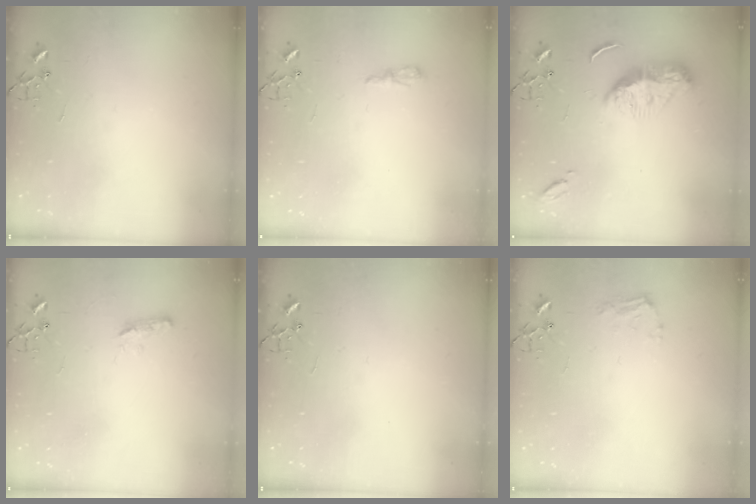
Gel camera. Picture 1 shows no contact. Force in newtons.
{"total": 6.3, "press": 6.2, "slide": 0.8}
{"total": 11.6, "press": 11.6, "slide": 1.0}
{"total": 6.5, "press": 6.4, "slide": 0.7}
{"total": 0.0}
{"total": 9.0, "press": 8.9, "slide": 0.9}